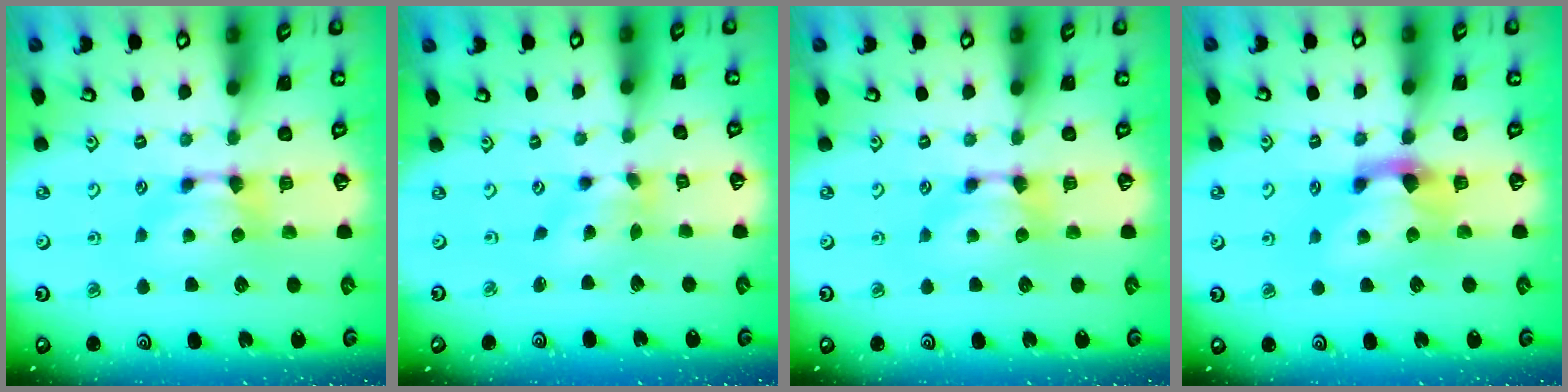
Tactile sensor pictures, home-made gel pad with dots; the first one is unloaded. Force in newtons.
{"total": 2.2, "press": 1.7, "slide": 1.4}
{"total": 0.0}
{"total": 2.6, "press": 2.0, "slide": 1.7}